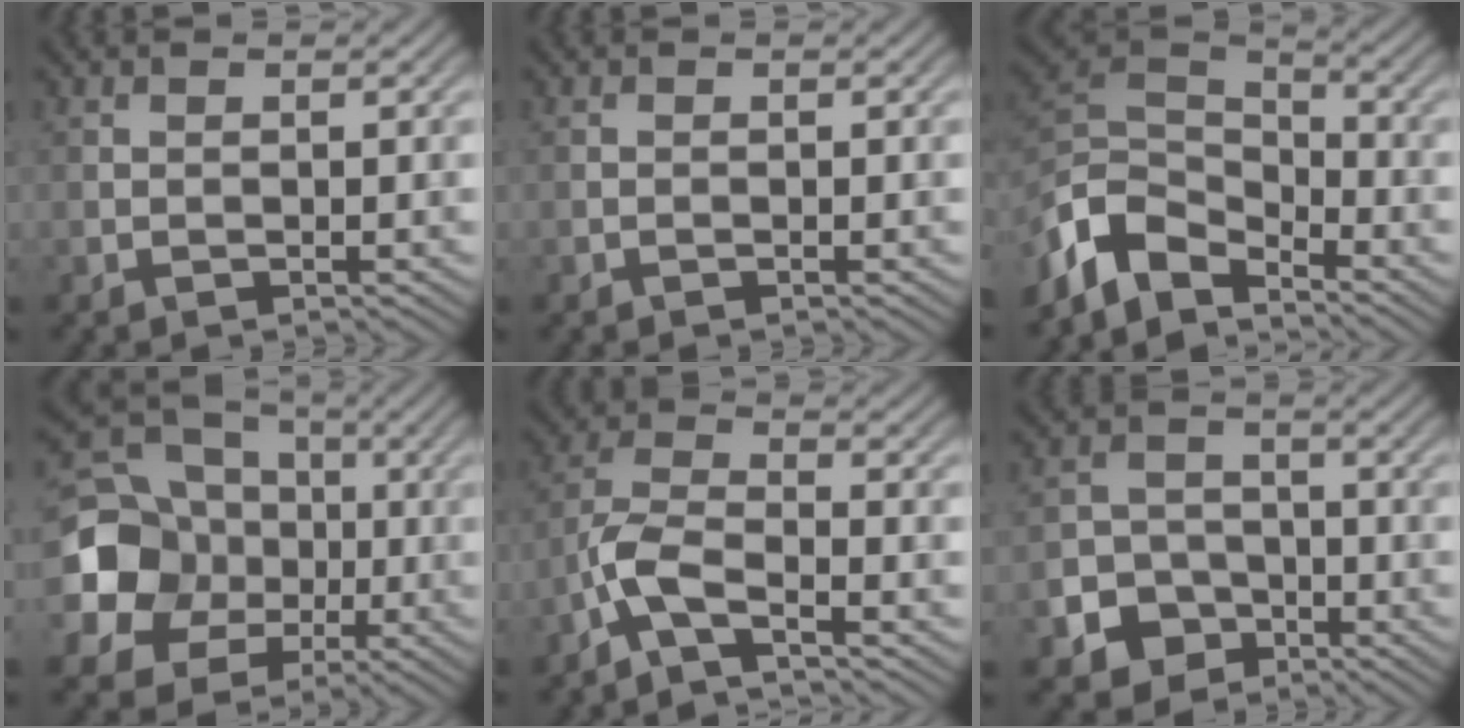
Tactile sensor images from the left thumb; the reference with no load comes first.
{"total": 0.0}
{"total": 8.9, "force": [-6.2, 4.5, 4.6], "torque": [-0.102, -0.003, -0.138]}
{"total": 19.4, "force": [-1.6, 17.7, 7.7], "torque": [-0.240, -0.004, -0.062]}
{"total": 5.0, "force": [-3.2, 1.3, 3.7], "torque": [-0.085, 0.002, -0.084]}
{"total": 5.7, "force": [-2.9, 4.6, 1.7], "torque": [-0.026, -0.005, -0.070]}